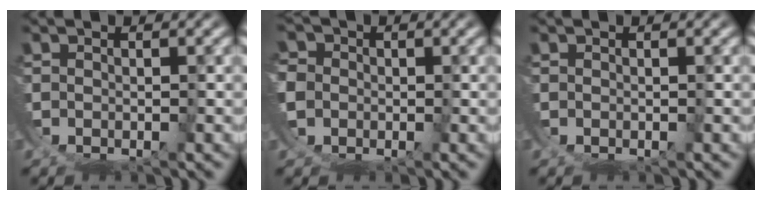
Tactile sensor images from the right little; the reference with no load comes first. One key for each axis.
{"total": 4.1, "fx": -0.3, "fy": 3.8, "fz": 1.6, "tx": -0.054, "ty": -0.017, "tz": -0.004}
{"total": 0.0}